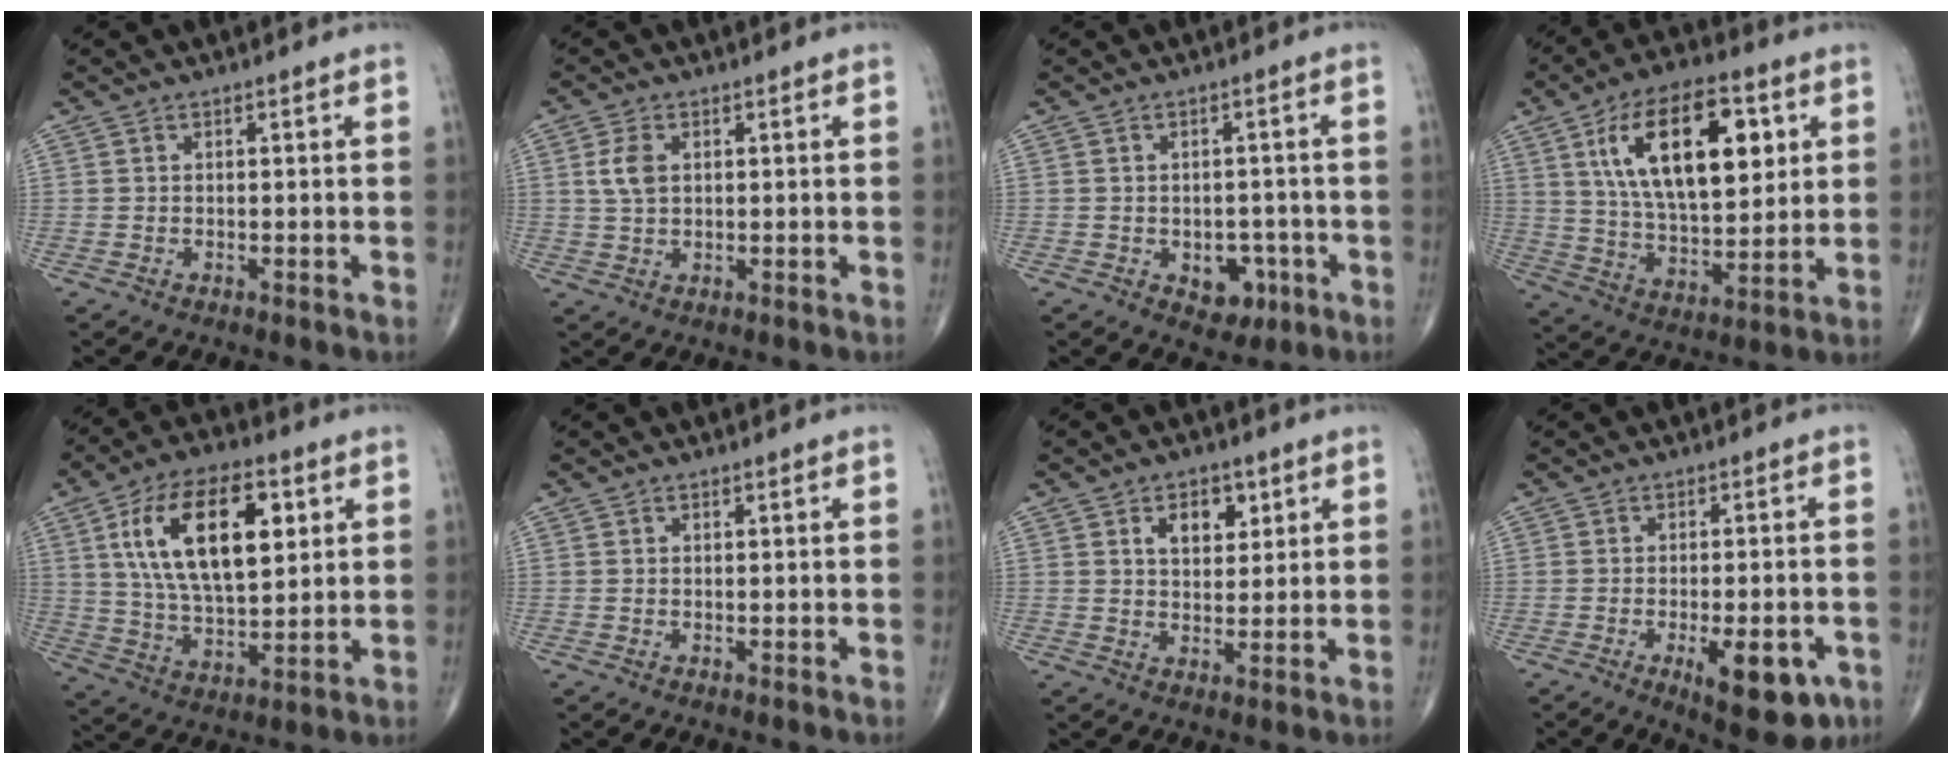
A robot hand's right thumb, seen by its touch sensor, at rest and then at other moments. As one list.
[{"total": 4.1, "force": [1.1, 2.5, 3.1], "torque": [-0.065, 0.000, 0.022]}, {"total": 5.4, "force": [-2.0, 3.9, 3.2], "torque": [-0.015, 0.013, -0.018]}, {"total": 21.1, "force": [6.9, 9.9, 17.3], "torque": [-0.267, -0.019, 0.120]}, {"total": 19.8, "force": [6.0, 9.5, 16.3], "torque": [-0.270, -0.009, 0.108]}, {"total": 0.0}, {"total": 5.9, "force": [2.5, 3.8, 3.7], "torque": [-0.030, -0.010, 0.036]}, {"total": 10.6, "force": [-4.2, 4.1, 8.9], "torque": [-0.108, 0.000, -0.049]}]